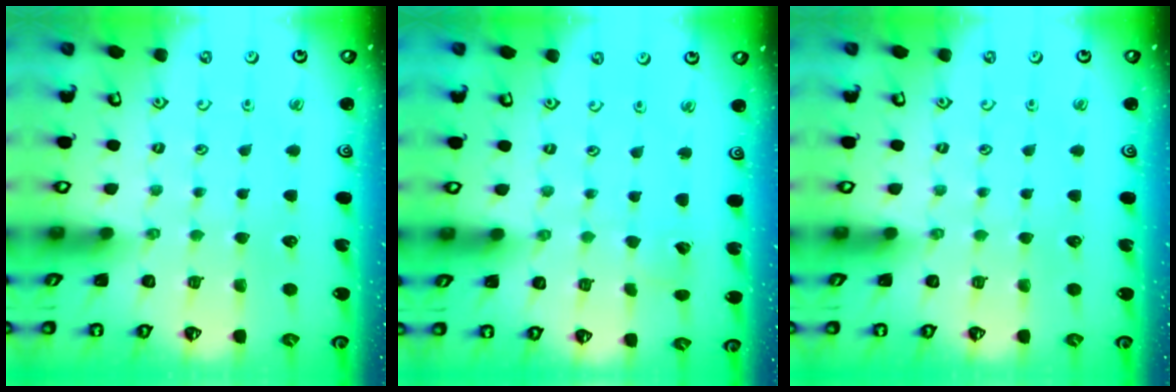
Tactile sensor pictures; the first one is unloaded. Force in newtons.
{"total": 2.7, "press": 2.7, "slide": 0.3}
{"total": 0.0}